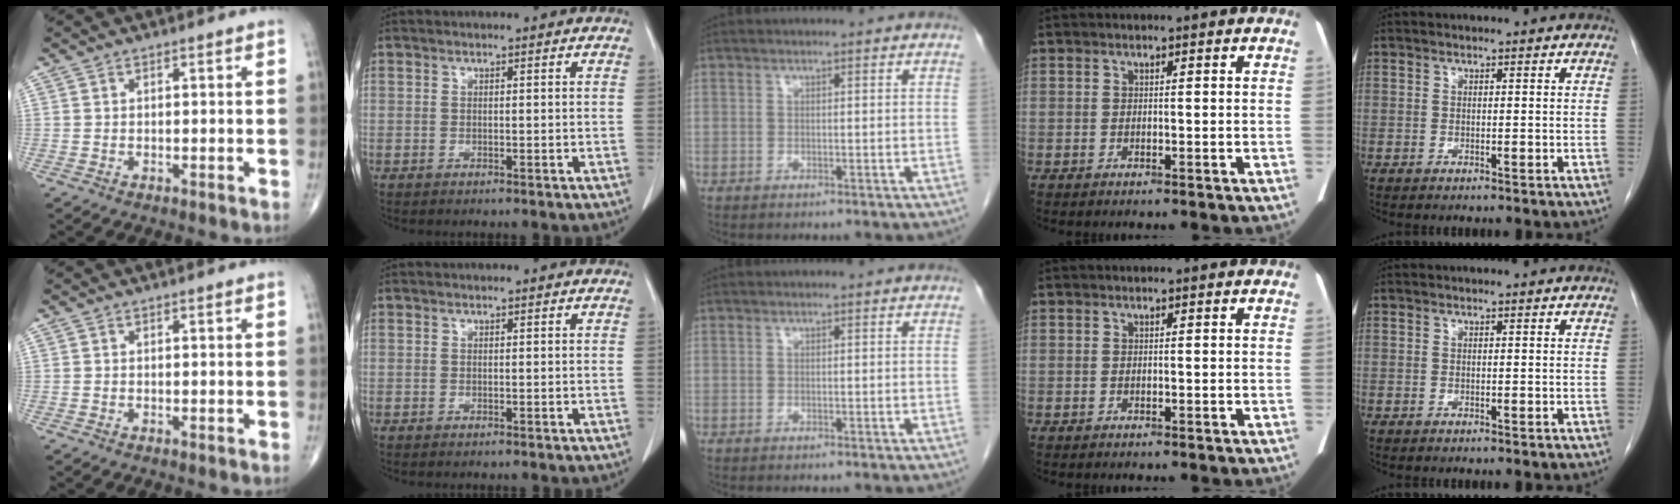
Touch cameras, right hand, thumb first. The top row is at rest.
{}